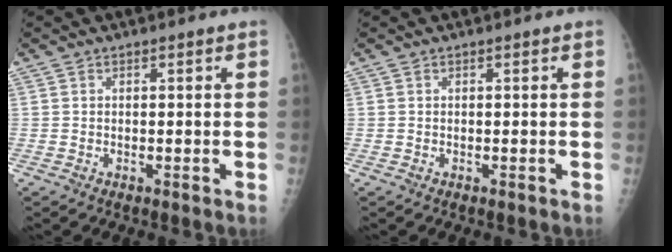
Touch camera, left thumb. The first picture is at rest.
{"total": 0.0}